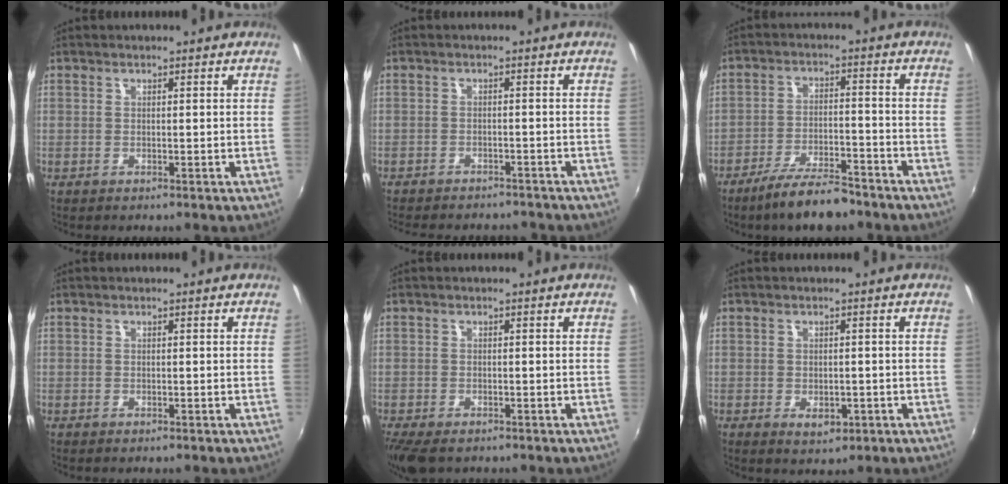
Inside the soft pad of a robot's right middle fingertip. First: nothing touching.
{"total": 9.6, "force": [-8.6, 2.8, 3.4], "torque": [-0.084, -0.016, -0.120]}
{"total": 10.2, "force": [-8.4, 2.4, 5.3], "torque": [-0.114, -0.008, -0.138]}
{"total": 0.0}
{"total": 6.0, "force": [-4.4, 2.3, 3.4], "torque": [-0.079, -0.029, -0.078]}
{"total": 3.4, "force": [-1.3, 2.2, 2.4], "torque": [-0.042, -0.008, -0.014]}